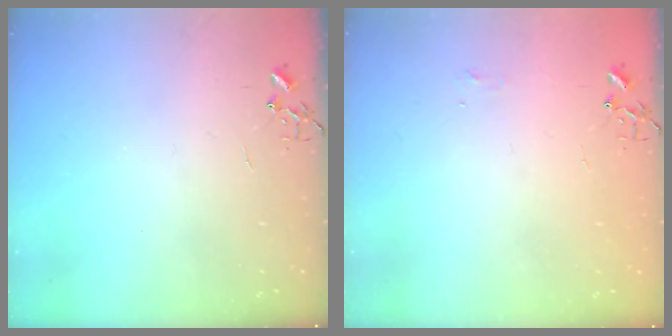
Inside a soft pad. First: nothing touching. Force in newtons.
{"total": 3.9, "press": 3.9, "slide": 0.6}